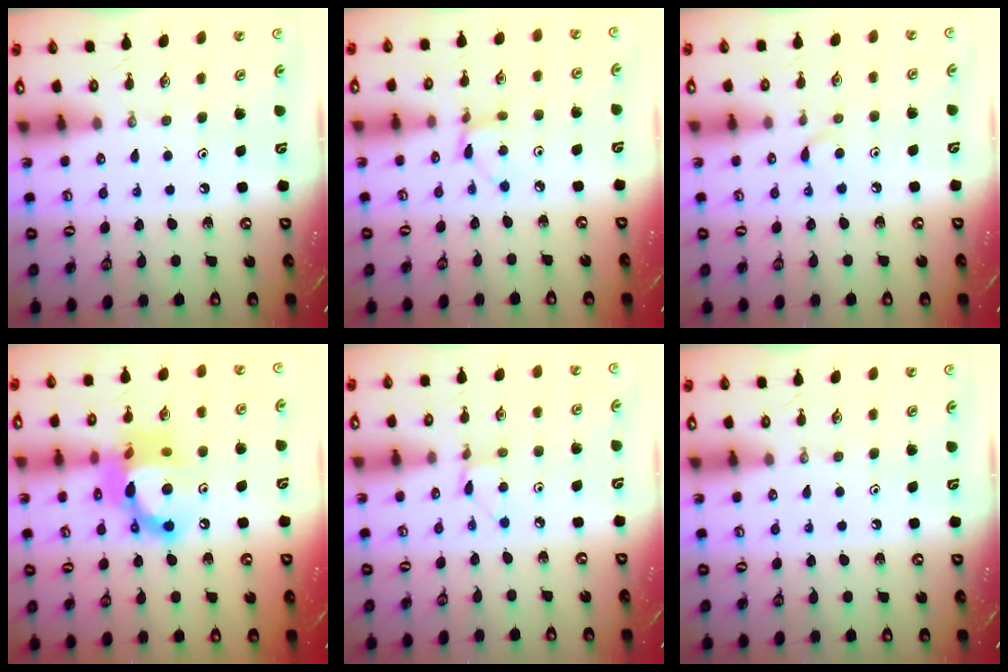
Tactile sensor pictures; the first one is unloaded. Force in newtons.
{"total": 3.5, "press": 3.5, "slide": 0.4}
{"total": 3.8, "press": 3.8, "slide": 0.5}
{"total": 15.1, "press": 15.1, "slide": 1.1}
{"total": 2.6, "press": 2.6, "slide": 0.3}
{"total": 0.0}